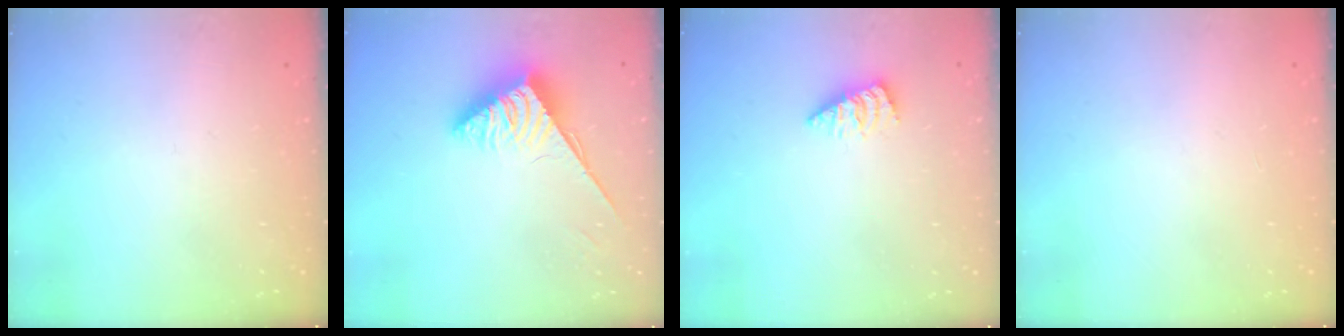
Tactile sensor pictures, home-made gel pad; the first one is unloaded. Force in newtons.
{"total": 3.8, "press": 3.8, "slide": 0.5}
{"total": 1.4, "press": 1.3, "slide": 0.2}
{"total": 0.0}